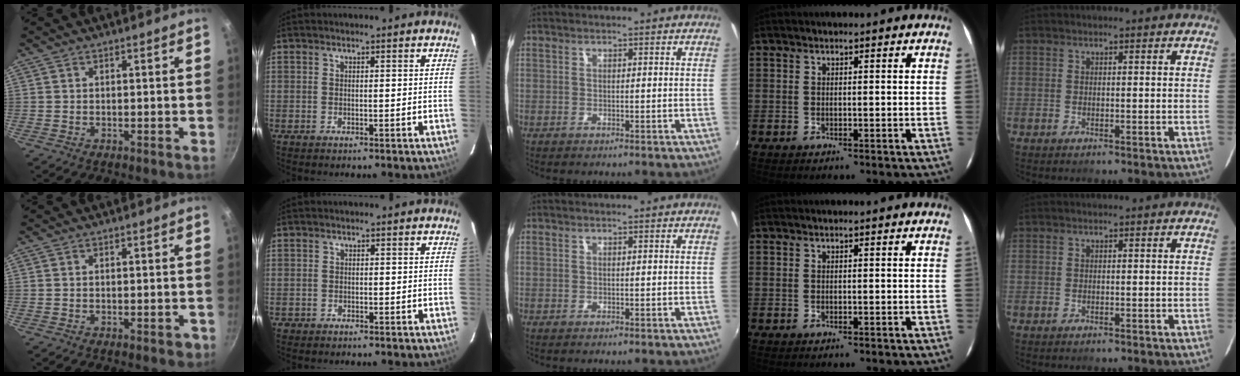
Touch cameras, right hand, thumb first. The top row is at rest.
{"thumb": {"total": 1.5, "force": [-0.8, 0.6, 1.1], "torque": [-0.015, 0.007, -0.007]}, "index": {"total": 1.1, "force": [-0.6, 0.9, -0.1], "torque": [-0.003, 0.004, -0.007]}}